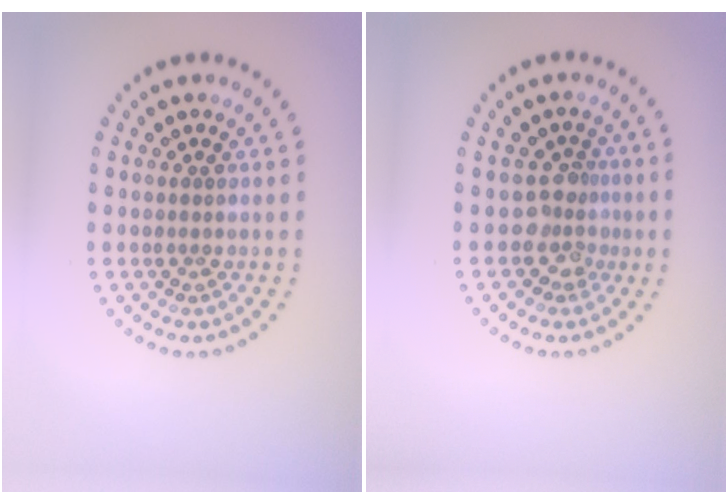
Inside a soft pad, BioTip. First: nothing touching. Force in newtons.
{"total": 2.4, "press": 1.9, "slide": 1.4}